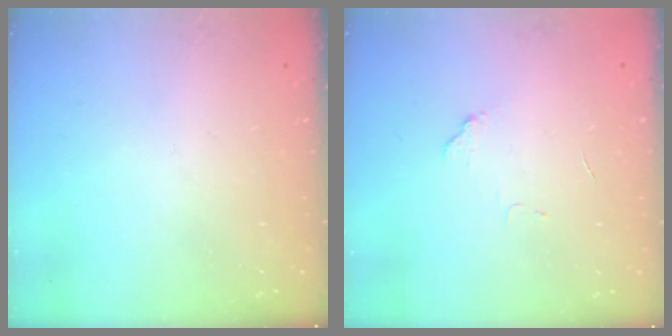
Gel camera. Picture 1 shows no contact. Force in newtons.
{"total": 3.9, "press": 3.8, "slide": 0.2}